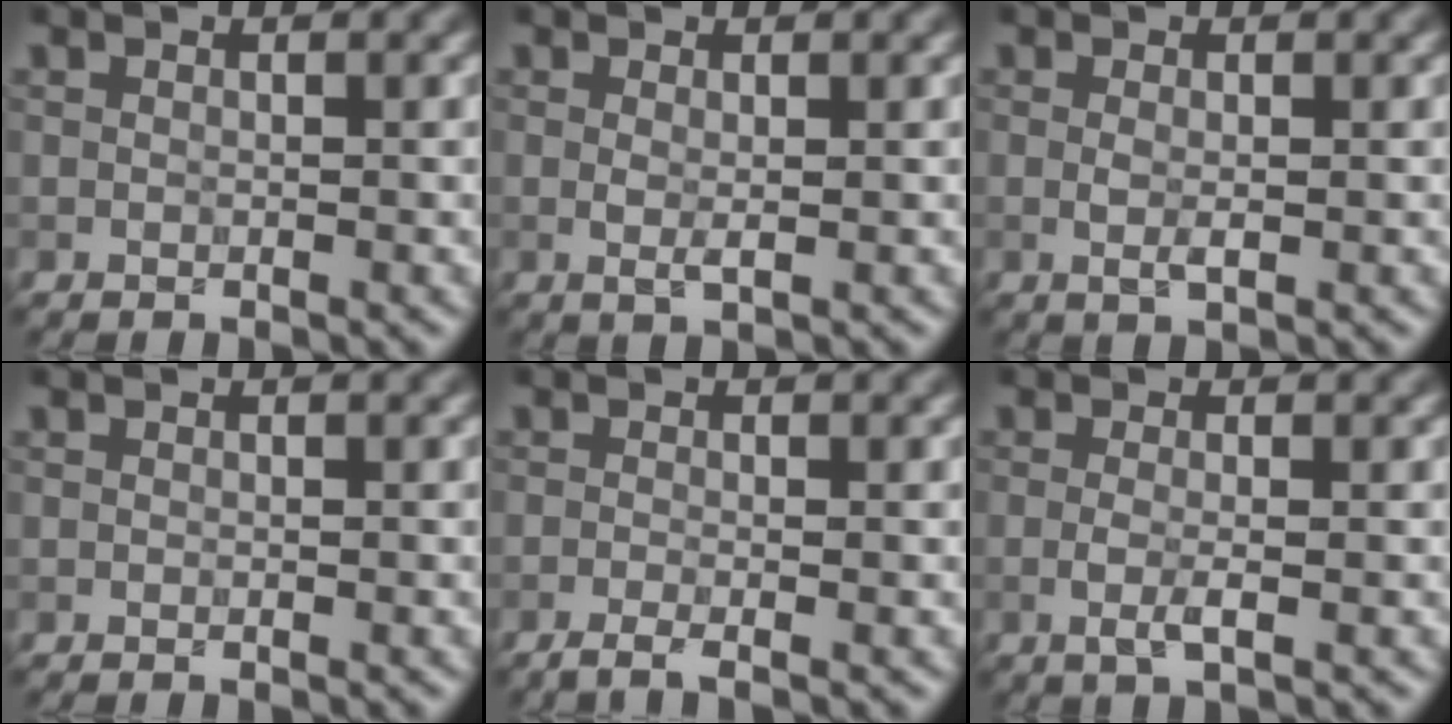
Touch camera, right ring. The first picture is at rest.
{"total": 1.1, "force": [0.2, 0.3, 1.0], "torque": [-0.022, -0.001, 0.001]}
{"total": 1.2, "force": [0.0, 0.4, 1.2], "torque": [-0.027, -0.003, 0.000]}
{"total": 0.0}
{"total": 2.2, "force": [-1.2, 0.6, 1.7], "torque": [-0.031, -0.004, -0.032]}
{"total": 1.7, "force": [-0.3, 0.4, 1.6], "torque": [-0.037, -0.004, -0.011]}